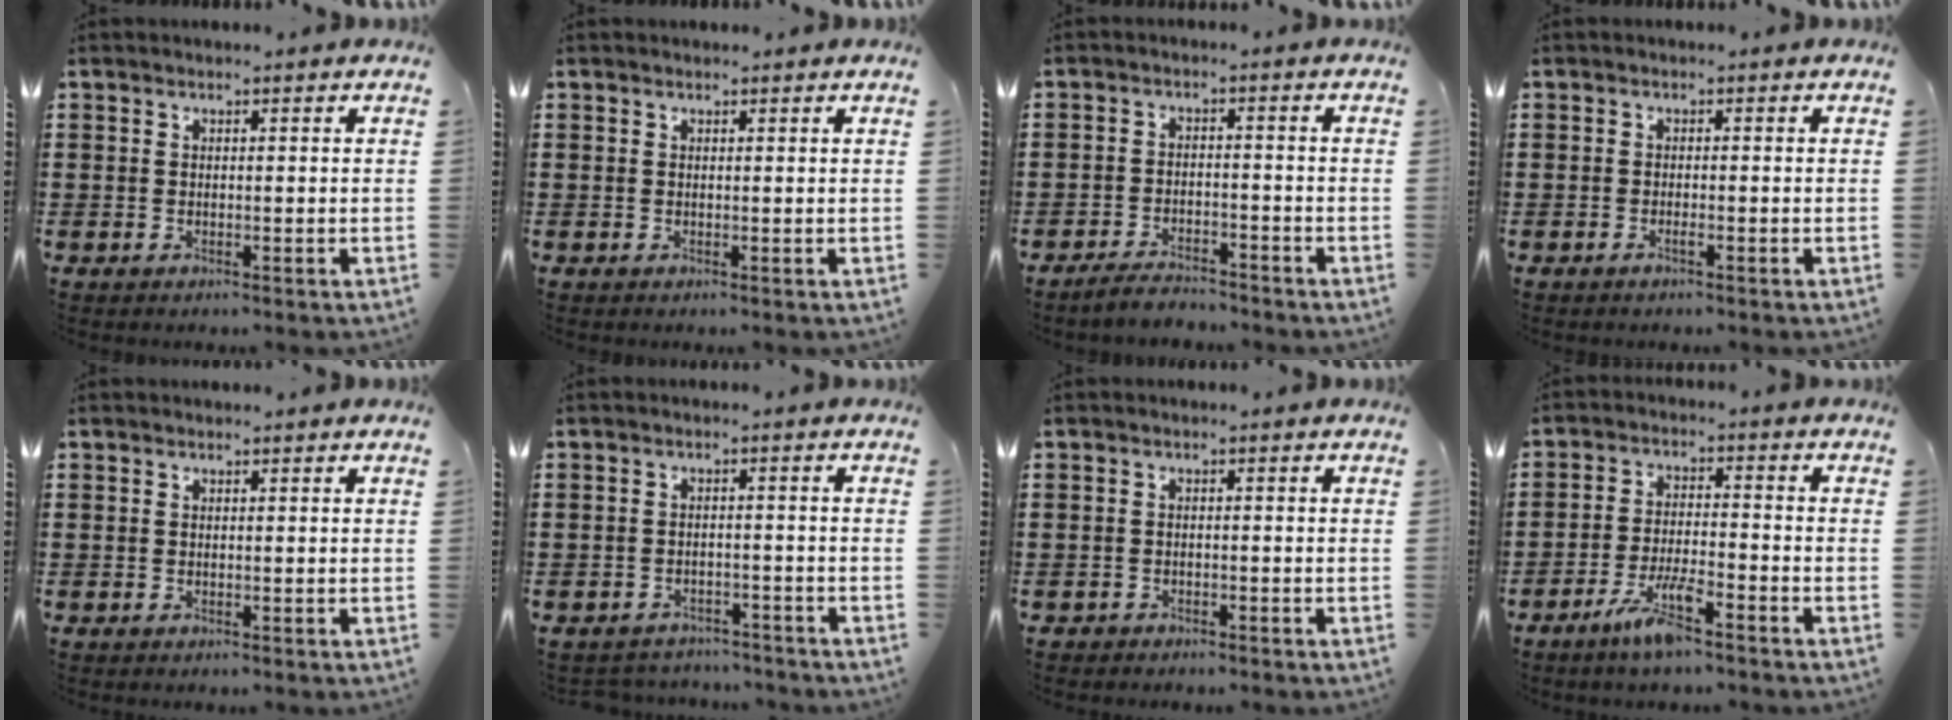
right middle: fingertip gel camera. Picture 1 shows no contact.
{"total": 0.0}
{"total": 3.2, "force": [-3.1, 0.5, 0.6], "torque": [-0.013, 0.006, -0.065]}
{"total": 0.9, "force": [-0.5, 0.1, 0.7], "torque": [-0.013, -0.002, -0.010]}
{"total": 0.0}
{"total": 2.4, "force": [-2.3, 0.5, -0.1], "torque": [-0.005, 0.000, -0.051]}
{"total": 0.9, "force": [-0.9, 0.3, -0.1], "torque": [-0.001, 0.003, -0.021]}
{"total": 6.2, "force": [-4.2, 1.1, 4.4], "torque": [-0.096, -0.004, -0.080]}